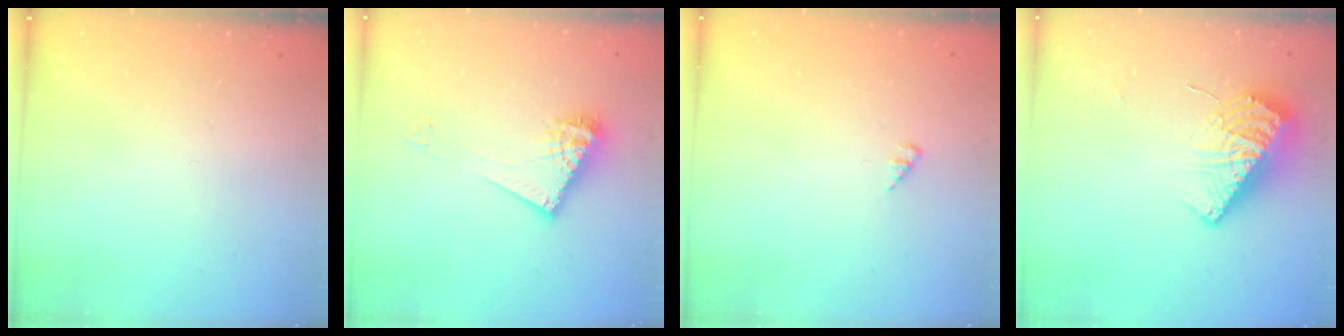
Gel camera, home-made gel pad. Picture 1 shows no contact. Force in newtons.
{"total": 12.1, "press": 12.0, "slide": 1.1}
{"total": 2.1, "press": 2.1, "slide": 0.3}
{"total": 11.9, "press": 11.9, "slide": 1.2}